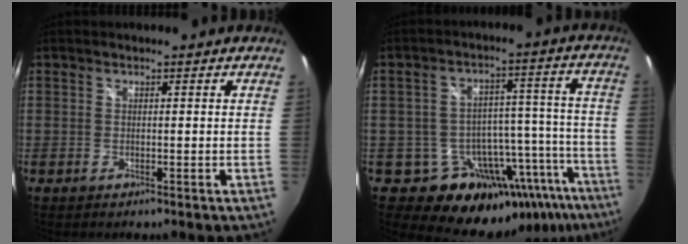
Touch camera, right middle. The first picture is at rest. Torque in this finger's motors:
{"motor_torque": [1.11, -1.03, 0.13, 0.02]}